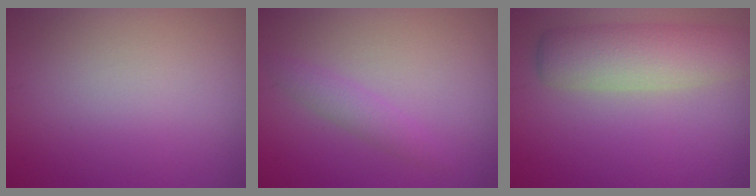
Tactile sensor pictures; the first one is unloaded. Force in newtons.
{"total": 1.7, "press": 1.7, "slide": 0.1}
{"total": 5.5, "press": 5.5, "slide": 0.2}